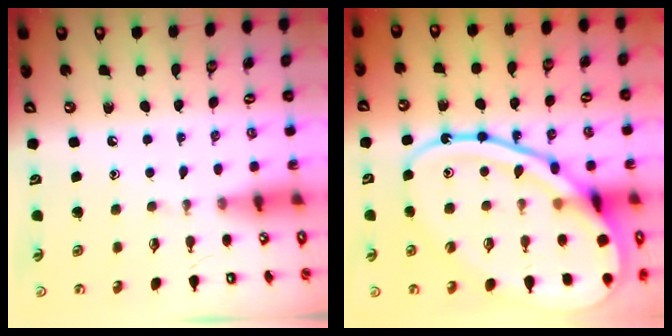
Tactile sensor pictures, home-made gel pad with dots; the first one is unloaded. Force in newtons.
{"total": 22.4, "press": 22.3, "slide": 1.9}